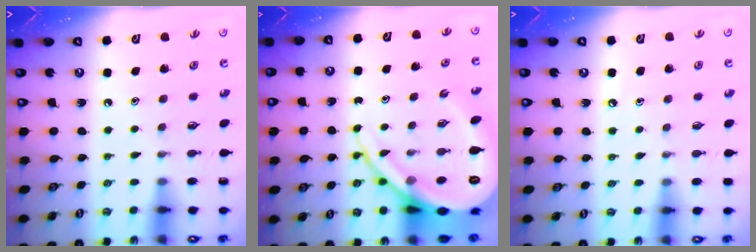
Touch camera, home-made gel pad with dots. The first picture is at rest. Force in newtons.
{"total": 16.8, "press": 16.7, "slide": 1.9}
{"total": 3.2, "press": 3.2, "slide": 0.4}